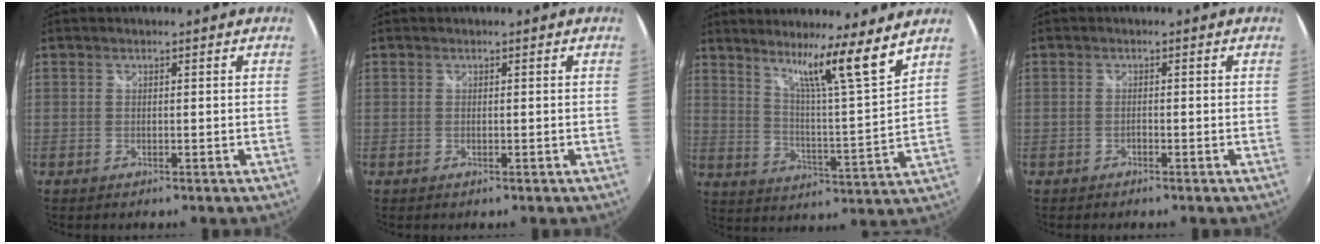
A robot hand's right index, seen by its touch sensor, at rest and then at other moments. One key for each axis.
{"total": 0.0}
{"total": 12.1, "fx": 9.4, "fy": -1.4, "fz": 7.5, "tx": -0.108, "ty": -0.020, "tz": 0.152}
{"total": 0.7, "fx": -0.5, "fy": 0.3, "fz": 0.2, "tx": -0.004, "ty": -0.001, "tz": -0.012}